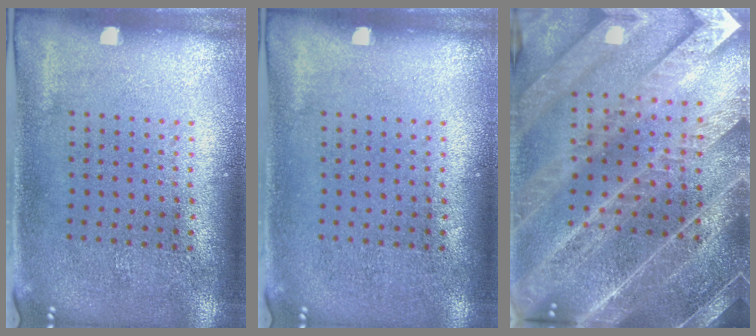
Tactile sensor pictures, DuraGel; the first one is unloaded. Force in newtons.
{"total": 0.0}
{"total": 4.2, "press": 3.8, "slide": 1.8}